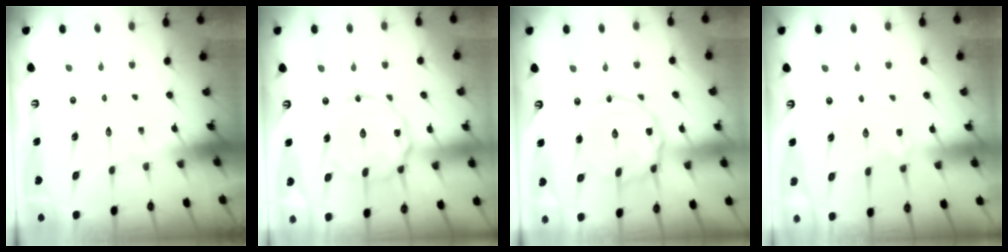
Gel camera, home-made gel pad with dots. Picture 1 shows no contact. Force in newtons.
{"total": 11.6, "press": 11.5, "slide": 0.8}
{"total": 8.3, "press": 8.2, "slide": 0.4}
{"total": 3.0, "press": 3.0, "slide": 0.5}